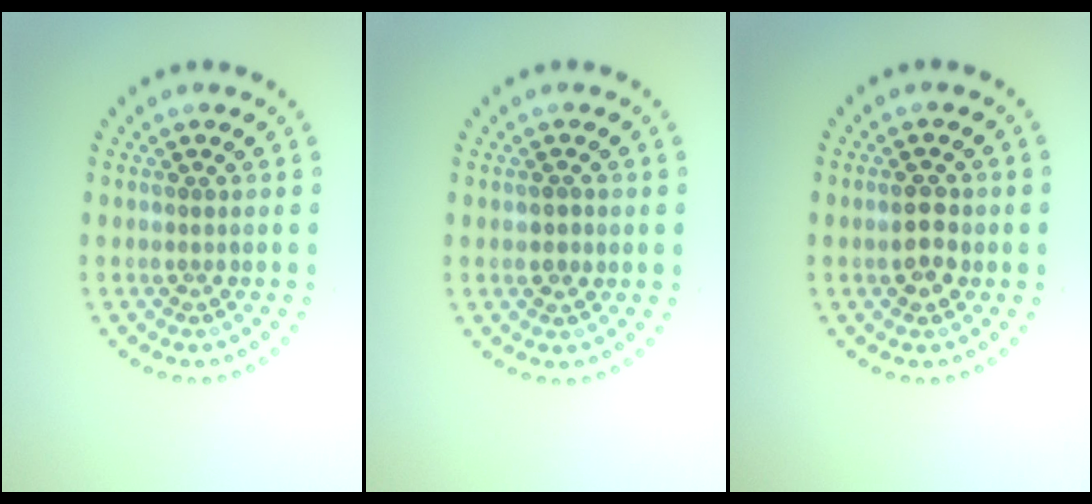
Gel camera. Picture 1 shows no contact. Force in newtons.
{"total": 0.8, "press": 0.8, "slide": 0.3}
{"total": 2.4, "press": 2.4, "slide": 0.2}